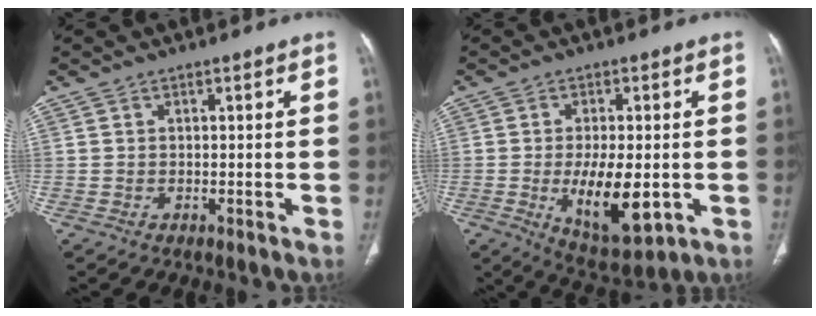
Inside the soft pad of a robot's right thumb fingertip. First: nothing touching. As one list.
[{"total": 12.5, "force": [-2.4, 5.4, 11.0], "torque": [-0.169, -0.017, -0.026]}]